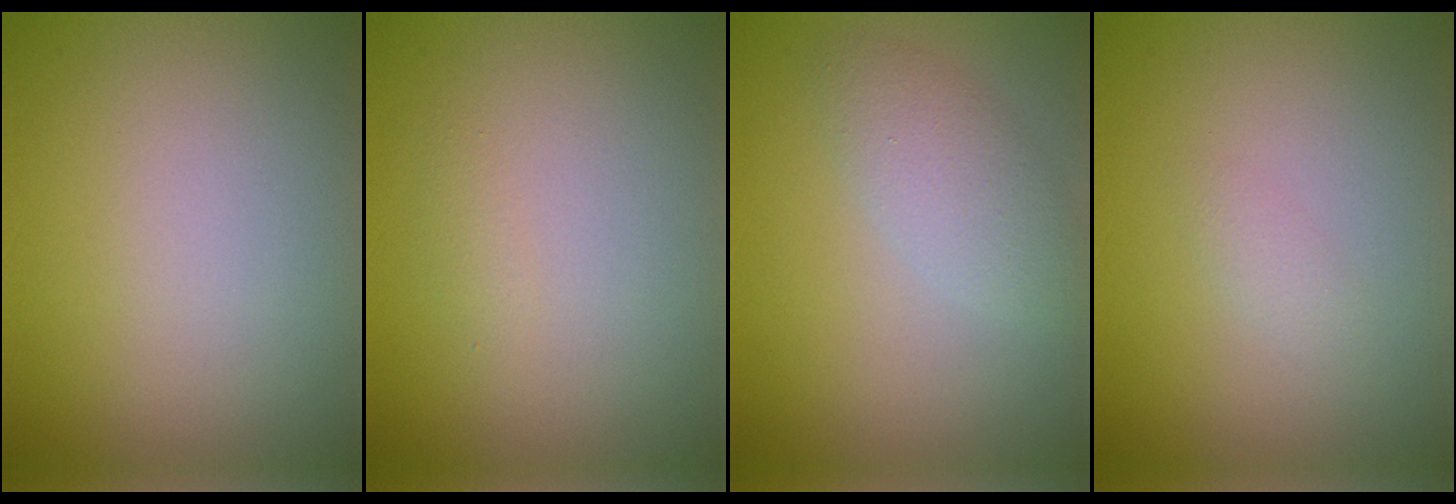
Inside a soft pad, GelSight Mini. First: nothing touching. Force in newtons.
{"total": 0.6, "press": 0.6, "slide": 0.0}
{"total": 2.7, "press": 2.7, "slide": 0.1}
{"total": 0.7, "press": 0.7, "slide": 0.0}